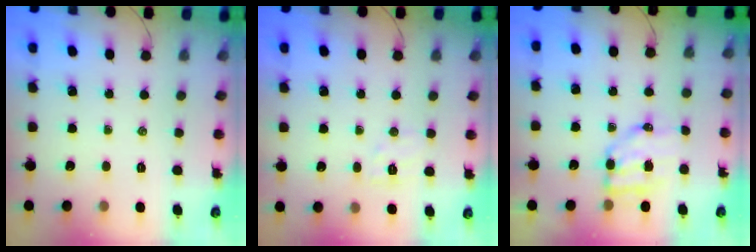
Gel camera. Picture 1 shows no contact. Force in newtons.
{"total": 5.7, "press": 5.6, "slide": 1.3}
{"total": 7.7, "press": 7.6, "slide": 1.1}